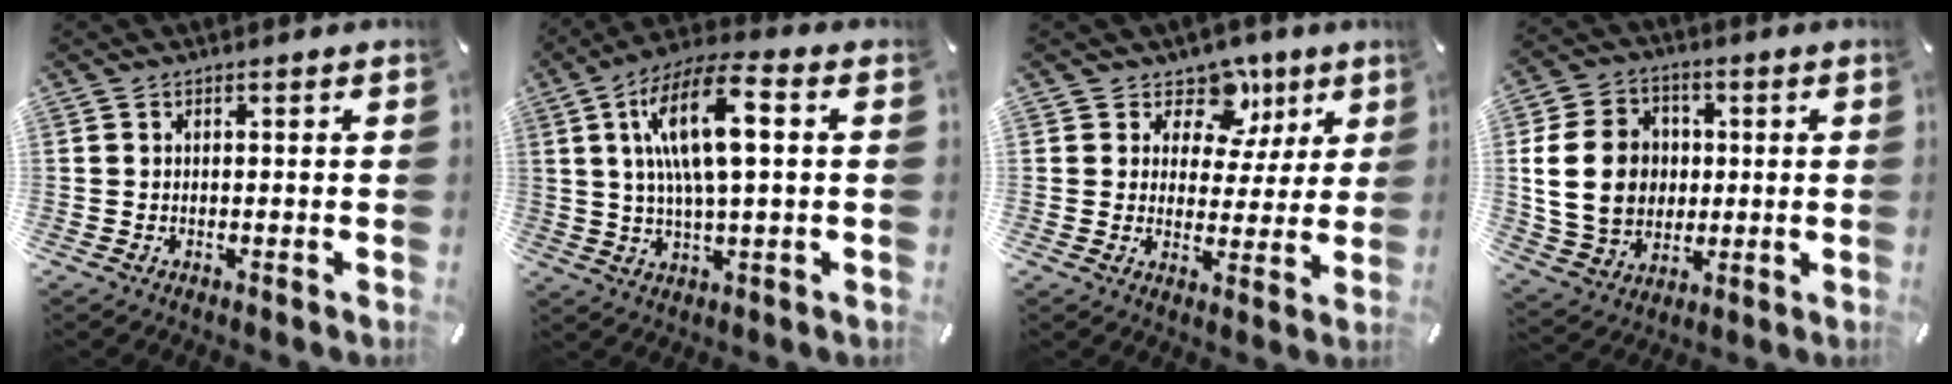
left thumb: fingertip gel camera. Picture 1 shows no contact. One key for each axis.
{"total": 15.9, "fx": 3.6, "fy": 5.6, "fz": 14.4, "tx": -0.284, "ty": 0.002, "tz": 0.057}
{"total": 9.7, "fx": 5.1, "fy": 7.4, "fz": 3.6, "tx": -0.047, "ty": -0.034, "tz": 0.090}
{"total": 15.1, "fx": 0.9, "fy": 12.7, "fz": 8.3, "tx": -0.168, "ty": 0.009, "tz": 0.016}